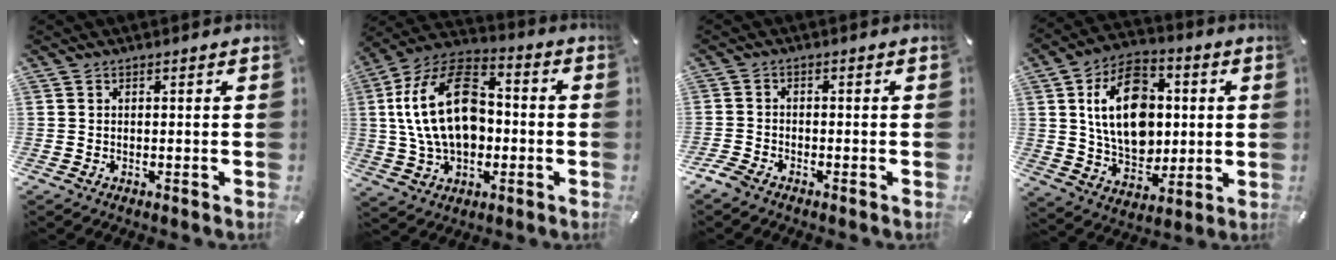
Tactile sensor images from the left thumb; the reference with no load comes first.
{"total": 20.9, "force": [0.1, 14.3, 15.2], "torque": [-0.314, 0.014, -0.003]}
{"total": 2.4, "force": [-2.2, 0.7, 0.7], "torque": [-0.026, 0.006, -0.047]}
{"total": 17.5, "force": [2.3, 12.8, 11.7], "torque": [-0.212, 0.005, 0.042]}